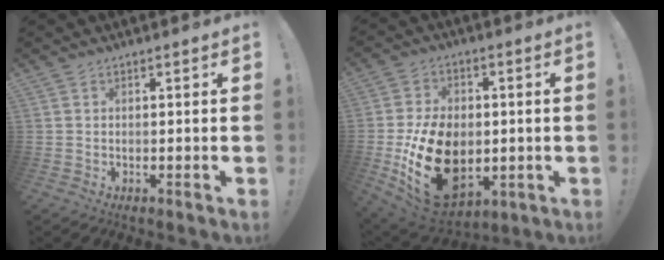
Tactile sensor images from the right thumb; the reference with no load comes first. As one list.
[{"total": 23.6, "force": [-4.2, 16.6, 16.3], "torque": [-0.280, 0.018, -0.047]}]